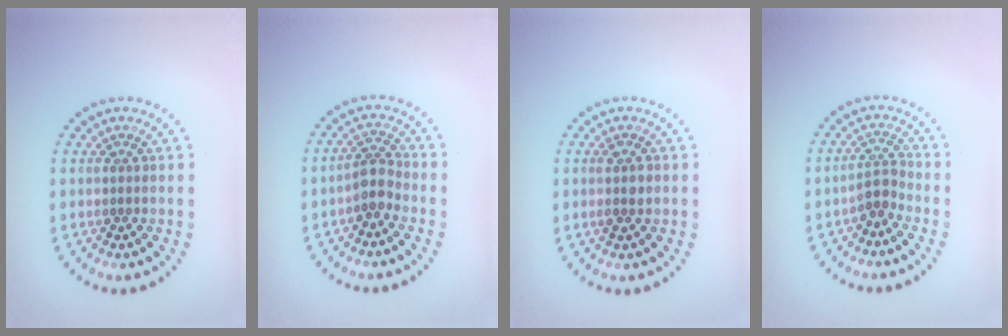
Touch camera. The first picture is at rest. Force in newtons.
{"total": 2.3, "press": 1.8, "slide": 1.4}
{"total": 1.5, "press": 1.4, "slide": 0.5}
{"total": 2.0, "press": 1.5, "slide": 1.3}